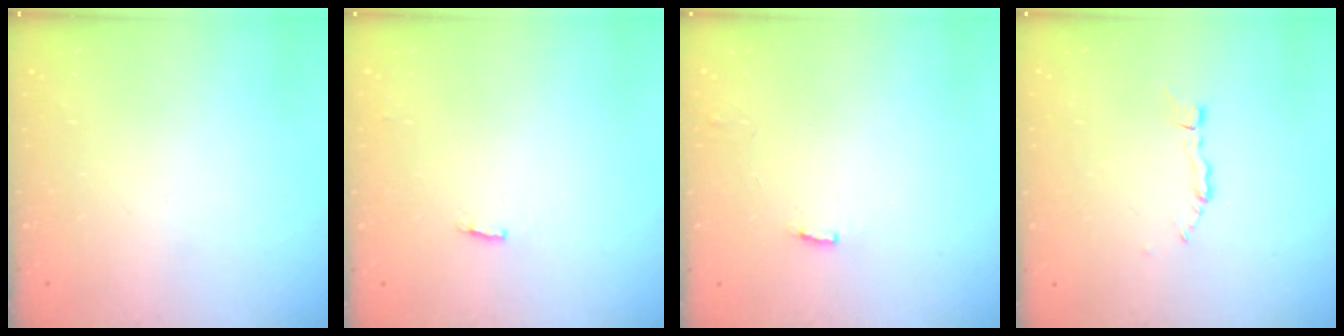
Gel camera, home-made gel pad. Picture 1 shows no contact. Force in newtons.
{"total": 2.2, "press": 2.1, "slide": 0.5}
{"total": 1.3, "press": 1.3, "slide": 0.2}
{"total": 2.0, "press": 2.0, "slide": 0.2}